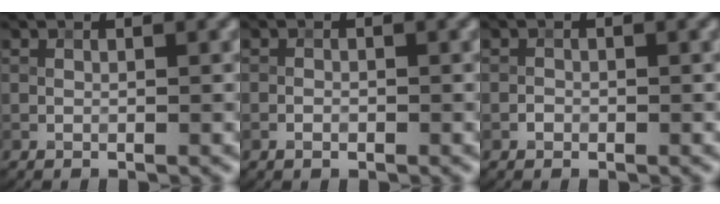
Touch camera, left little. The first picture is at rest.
{"total": 0.9, "force": [-0.5, 0.6, 0.5], "torque": [-0.006, 0.001, -0.009]}
{"total": 0.6, "force": [-0.4, 0.5, 0.2], "torque": [0.000, 0.001, -0.008]}